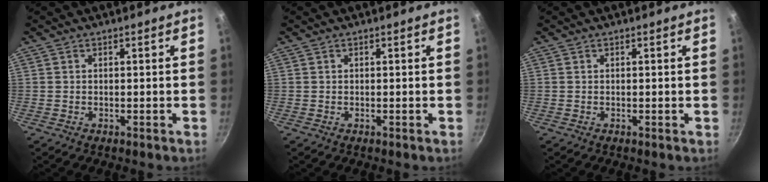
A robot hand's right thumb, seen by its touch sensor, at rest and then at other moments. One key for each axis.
{"total": 0.0}
{"total": 0.0}